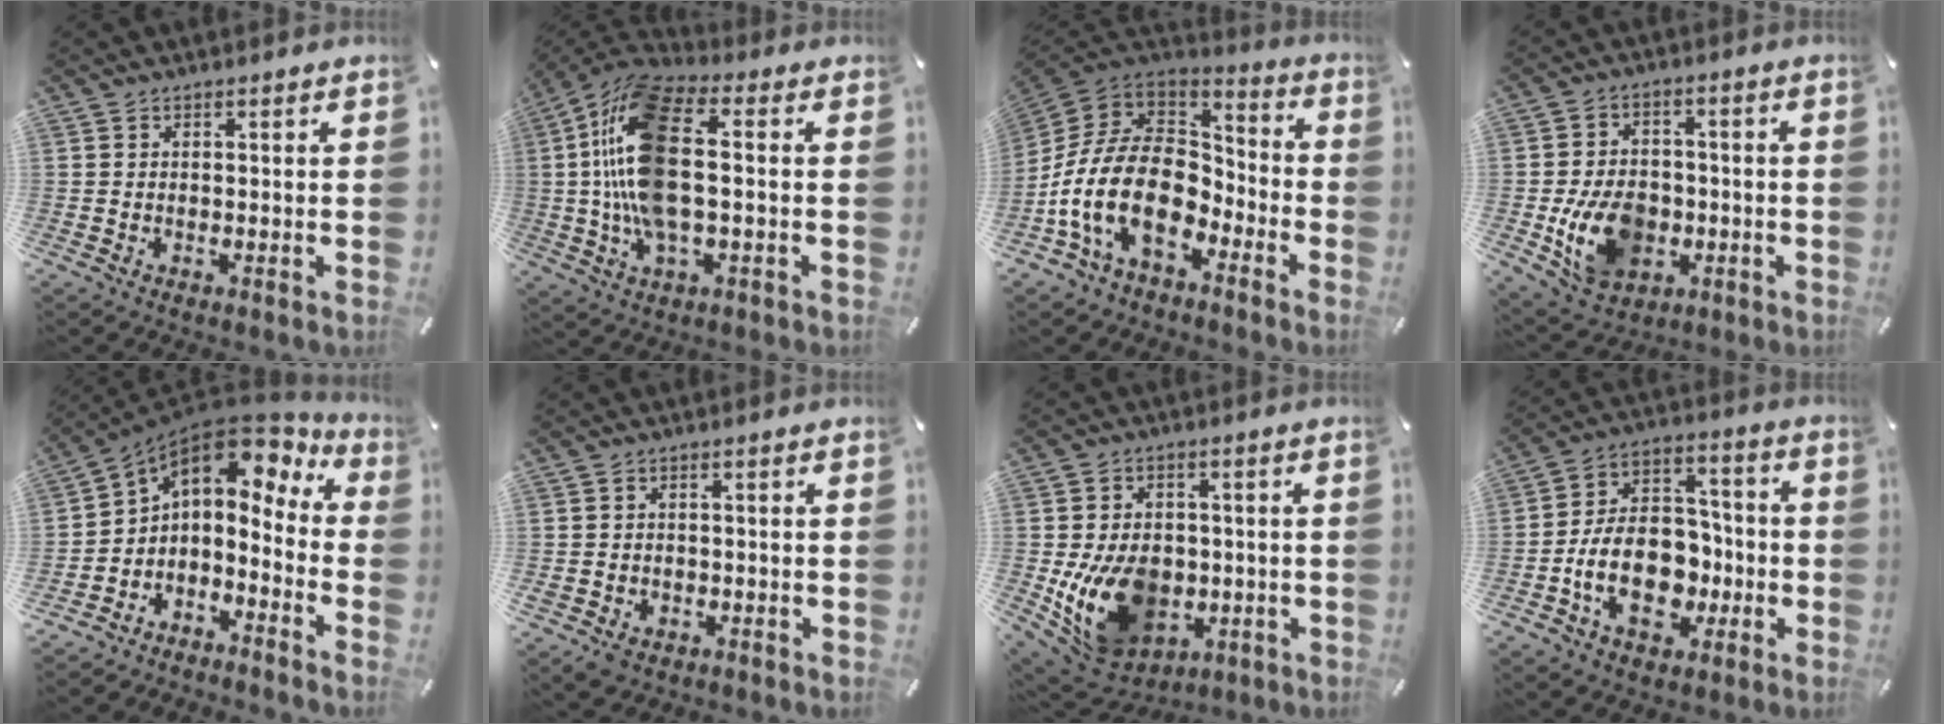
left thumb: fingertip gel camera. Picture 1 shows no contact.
{"total": 18.3, "force": [0.3, 8.4, 16.3], "torque": [-0.352, -0.006, -0.001]}
{"total": 20.0, "force": [-7.8, 13.0, 13.2], "torque": [-0.289, 0.024, -0.128]}
{"total": 12.3, "force": [-3.1, 9.2, 7.5], "torque": [-0.153, 0.010, -0.053]}
{"total": 6.5, "force": [2.8, 4.4, 4.0], "torque": [-0.073, -0.029, 0.049]}
{"total": 2.8, "force": [-1.1, 2.3, 1.1], "torque": [-0.029, 0.001, -0.023]}
{"total": 15.9, "force": [-2.9, 12.1, 9.8], "torque": [-0.205, 0.000, -0.043]}
{"total": 16.7, "force": [-5.0, 12.0, 10.5], "torque": [-0.202, 0.029, -0.081]}